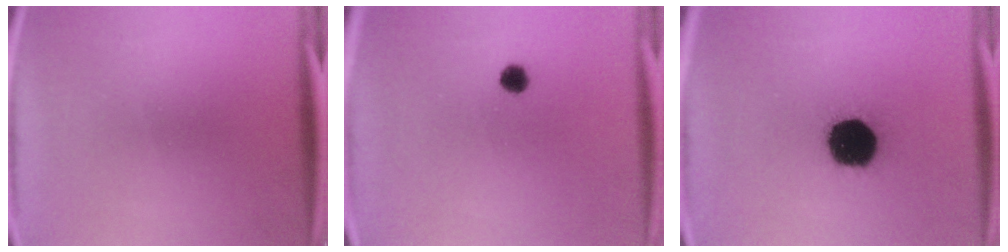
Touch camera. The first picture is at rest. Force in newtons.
{"total": 1.8}
{"total": 17.1}